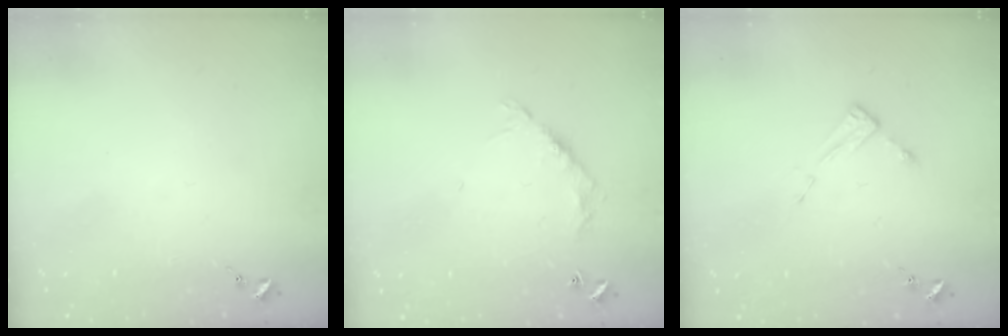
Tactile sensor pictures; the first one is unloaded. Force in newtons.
{"total": 8.1, "press": 8.1, "slide": 0.7}
{"total": 3.9, "press": 3.9, "slide": 0.2}